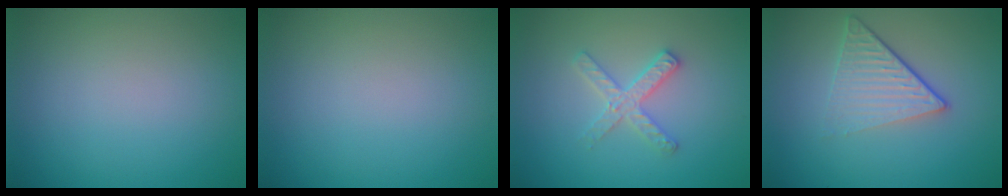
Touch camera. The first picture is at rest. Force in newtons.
{"total": 0.0}
{"total": 2.6, "press": 2.5, "slide": 0.4}
{"total": 4.5, "press": 2.9, "slide": 3.5}